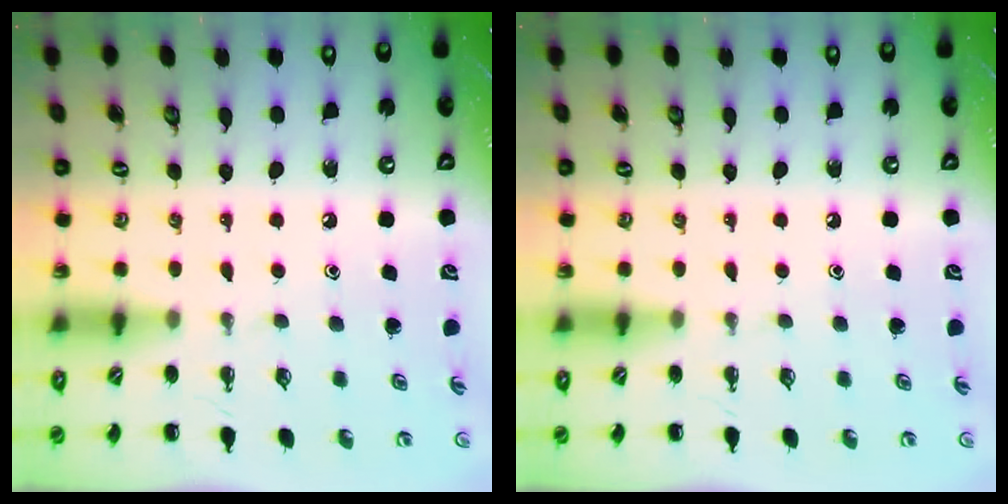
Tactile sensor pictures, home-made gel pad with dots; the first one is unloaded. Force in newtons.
{"total": 0.0}